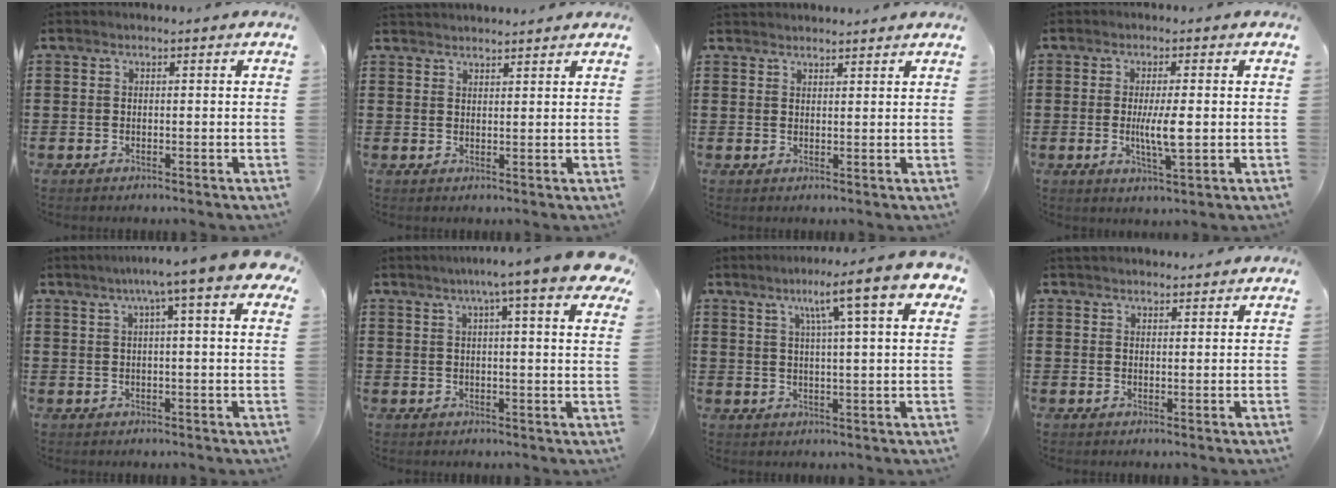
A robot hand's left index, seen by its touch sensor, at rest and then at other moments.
{"total": 2.0, "force": [2.0, 0.1, 0.0], "torque": [-0.004, 0.000, 0.038]}
{"total": 1.8, "force": [1.8, 0.2, 0.1], "torque": [-0.004, 0.002, 0.036]}
{"total": 5.3, "force": [-0.2, 0.8, 5.2], "torque": [-0.106, -0.009, -0.009]}
{"total": 6.7, "force": [3.6, -0.4, 5.7], "torque": [-0.108, -0.003, 0.058]}
{"total": 8.4, "force": [5.7, 0.1, 6.2], "torque": [-0.109, -0.012, 0.094]}
{"total": 10.8, "force": [5.7, 0.8, 9.2], "torque": [-0.165, -0.008, 0.087]}
{"total": 2.0, "force": [2.0, 0.4, 0.0], "torque": [-0.005, 0.002, 0.040]}